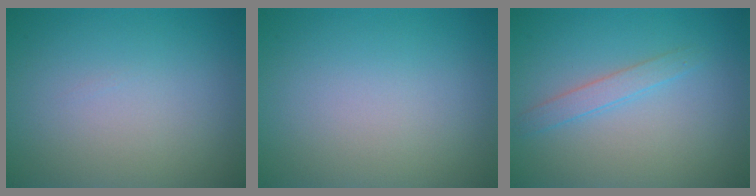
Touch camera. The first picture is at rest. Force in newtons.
{"total": 0.0}
{"total": 1.6, "press": 1.6, "slide": 0.2}